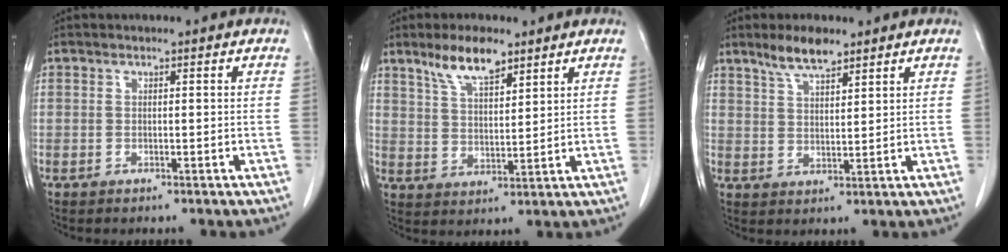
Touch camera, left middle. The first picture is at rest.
{"total": 7.4, "force": [5.3, 2.0, 4.7], "torque": [-0.095, 0.004, 0.103]}
{"total": 5.7, "force": [4.4, 1.3, 3.3], "torque": [-0.068, 0.003, 0.084]}